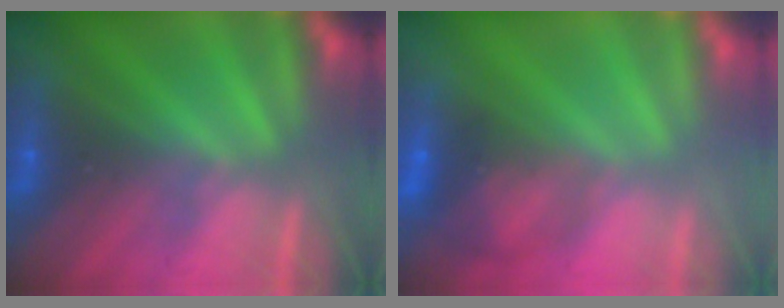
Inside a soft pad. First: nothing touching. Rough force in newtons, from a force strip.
{"total": 9.1}